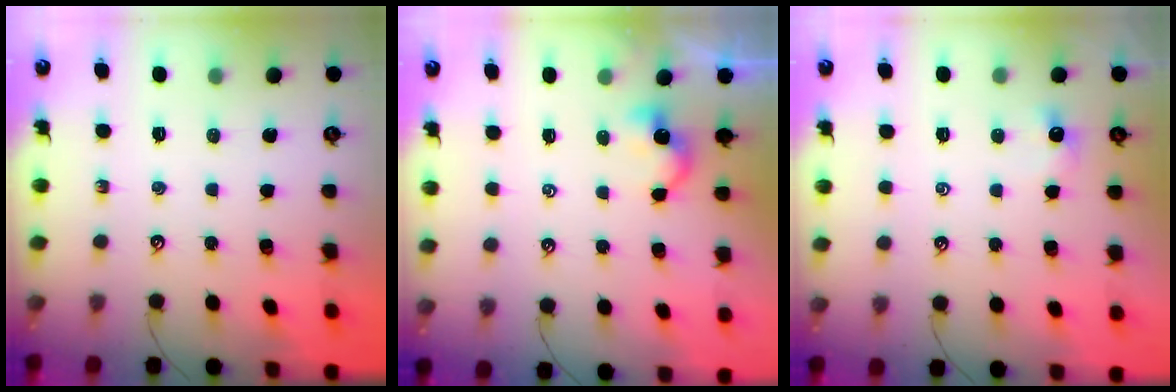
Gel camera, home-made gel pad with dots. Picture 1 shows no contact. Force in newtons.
{"total": 2.5, "press": 2.5, "slide": 0.3}
{"total": 1.3, "press": 1.1, "slide": 0.6}